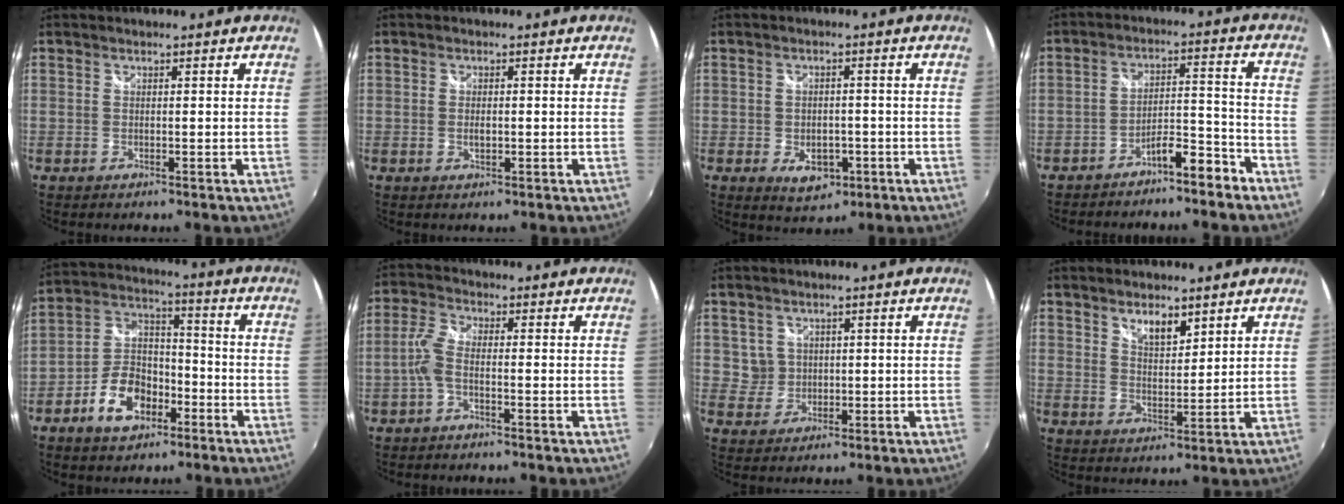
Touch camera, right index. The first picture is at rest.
{"total": 1.7, "force": [-0.2, 0.9, 1.4], "torque": [-0.024, -0.003, -0.004]}
{"total": 6.2, "force": [-2.5, 4.2, 3.9], "torque": [-0.073, -0.005, -0.031]}
{"total": 6.7, "force": [-5.7, 1.3, 3.3], "torque": [-0.054, 0.024, -0.085]}
{"total": 11.1, "force": [-6.1, 6.8, 6.4], "torque": [-0.127, 0.031, -0.104]}
{"total": 3.4, "force": [-1.4, 0.9, 3.0], "torque": [-0.076, 0.006, -0.031]}
{"total": 3.2, "force": [1.3, 2.9, 0.1], "torque": [0.005, 0.007, 0.026]}
{"total": 5.0, "force": [3.7, 2.0, 2.8], "torque": [-0.043, 0.001, 0.063]}